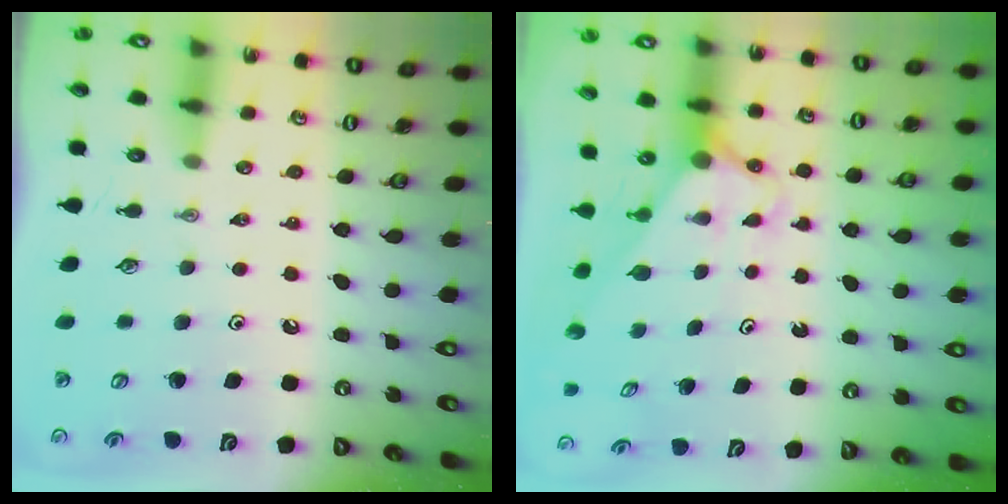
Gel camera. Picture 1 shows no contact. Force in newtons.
{"total": 2.9, "press": 2.9, "slide": 0.0}